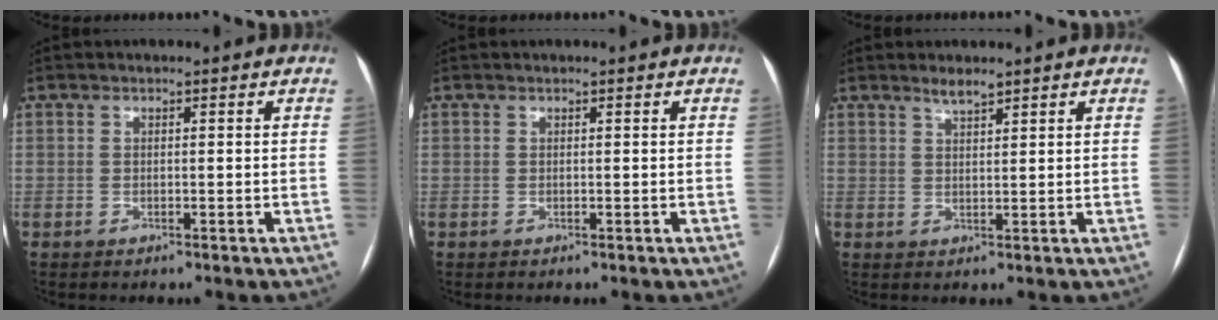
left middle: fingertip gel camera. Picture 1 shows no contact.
{"total": 2.1, "force": [-0.7, -1.7, -1.1], "torque": [0.024, -0.007, -0.009]}
{"total": 2.0, "force": [1.8, 0.2, 0.9], "torque": [-0.021, 0.001, 0.035]}